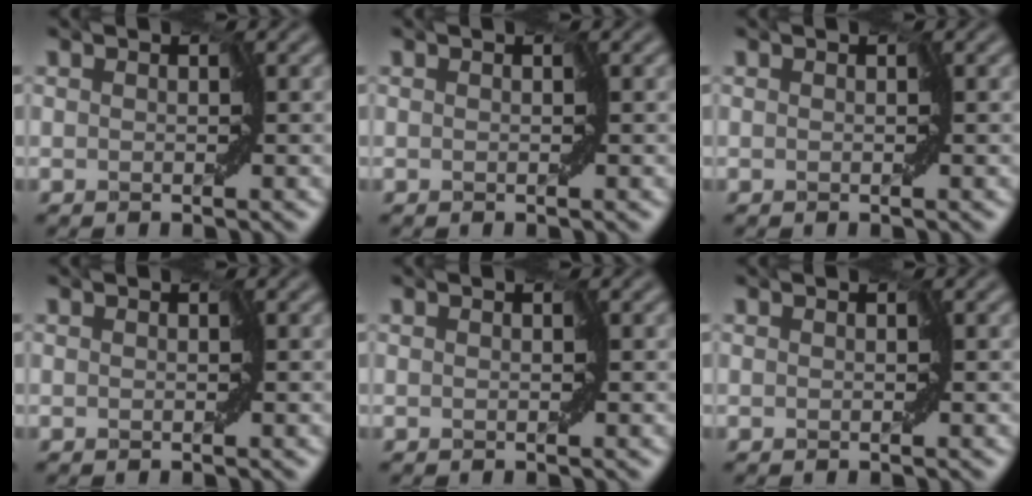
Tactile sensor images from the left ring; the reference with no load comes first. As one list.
[{"total": 0.0}, {"total": 0.0}, {"total": 0.0}, {"total": 0.0}, {"total": 0.0}]